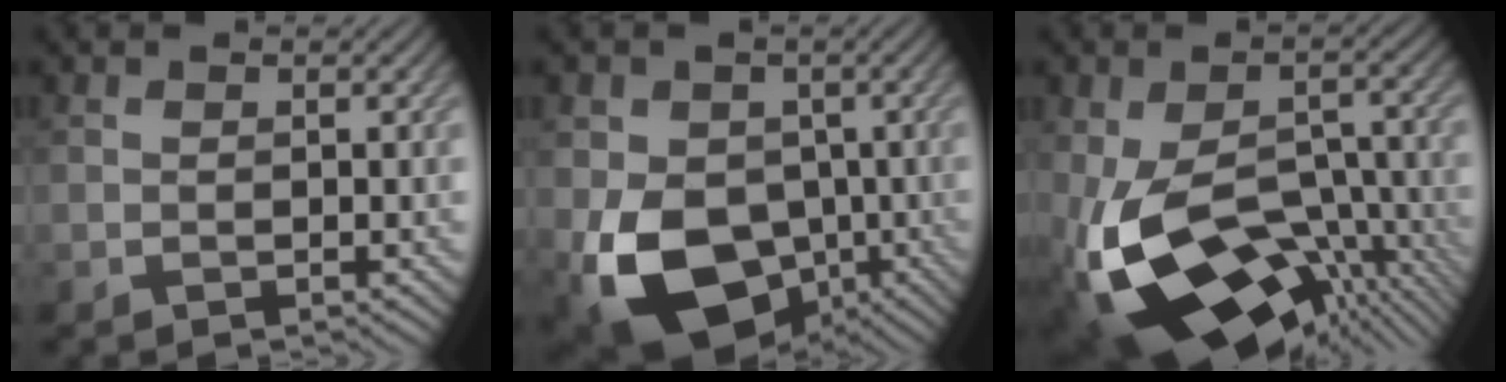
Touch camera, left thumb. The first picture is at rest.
{"total": 14.5, "force": [-4.2, 10.3, 9.2], "torque": [-0.185, -0.030, -0.076]}
{"total": 19.4, "force": [-8.7, 10.9, 13.5], "torque": [-0.268, -0.064, -0.101]}